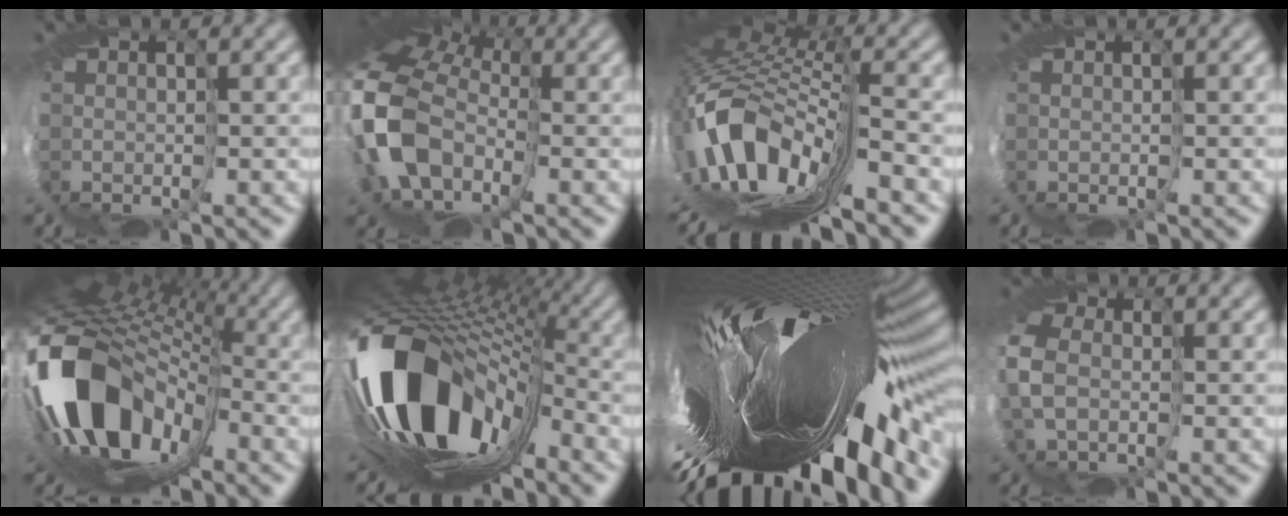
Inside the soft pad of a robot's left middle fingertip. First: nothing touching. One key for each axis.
{"total": 13.7, "fx": -1.3, "fy": 9.2, "fz": 10.0, "tx": -0.234, "ty": -0.026, "tz": -0.026}
{"total": 13.8, "fx": -5.9, "fy": 6.1, "fz": 10.9, "tx": -0.257, "ty": -0.018, "tz": -0.109}
{"total": 0.0}
{"total": 16.3, "fx": -6.0, "fy": 9.7, "fz": 11.6, "tx": -0.240, "ty": -0.043, "tz": -0.118}
{"total": 16.2, "fx": -4.9, "fy": 8.5, "fz": 12.9, "tx": -0.242, "ty": -0.039, "tz": -0.095}
{"total": 18.3, "fx": -5.6, "fy": 4.8, "fz": 16.8, "tx": -0.274, "ty": -0.031, "tz": -0.118}
{"total": 7.0, "fx": -0.6, "fy": 5.2, "fz": 4.6, "tx": -0.123, "ty": -0.013, "tz": -0.010}